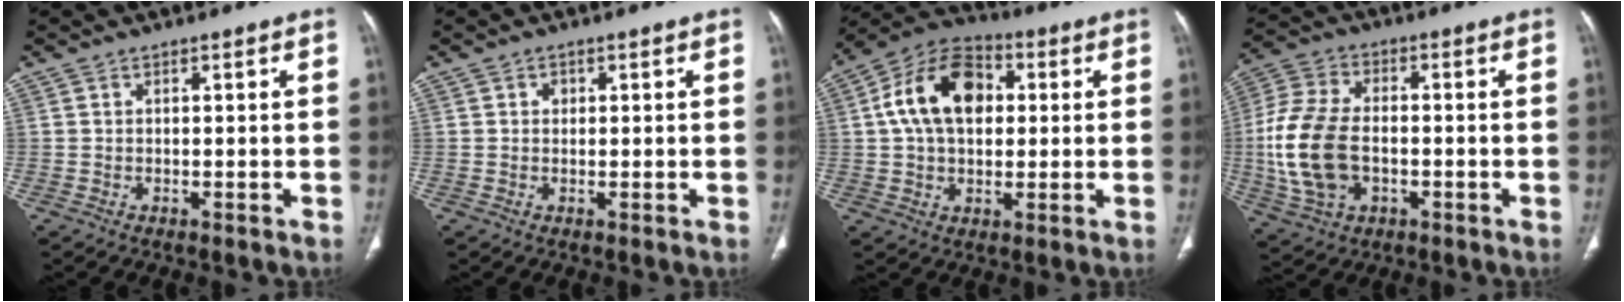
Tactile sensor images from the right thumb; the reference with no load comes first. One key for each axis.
{"total": 1.2, "fx": 0.3, "fy": 1.0, "fz": 0.5, "tx": 0.000, "ty": 0.001, "tz": 0.002}
{"total": 15.6, "fx": 2.8, "fy": 10.3, "fz": 11.4, "tx": -0.179, "ty": 0.019, "tz": 0.036}
{"total": 15.6, "fx": -1.8, "fy": 9.9, "fz": 11.9, "tx": -0.255, "ty": 0.011, "tz": -0.031}